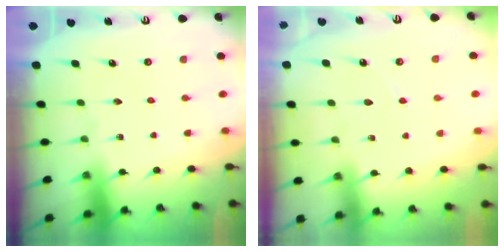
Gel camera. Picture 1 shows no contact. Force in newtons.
{"total": 2.9, "press": 2.9, "slide": 0.3}